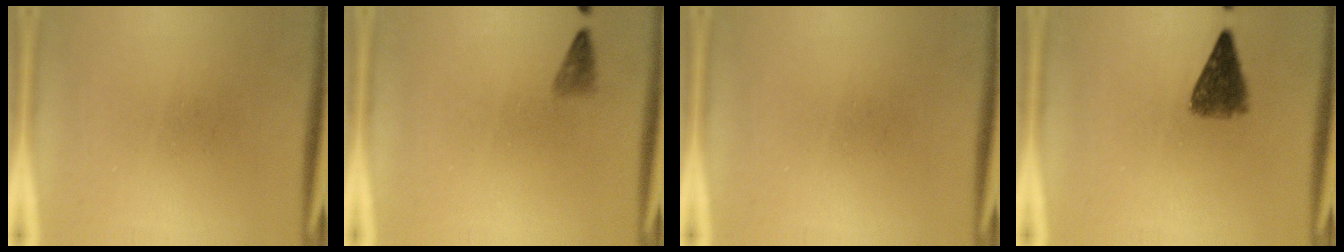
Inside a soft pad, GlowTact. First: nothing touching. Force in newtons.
{"total": 1.2}
{"total": 0.0}
{"total": 5.1}